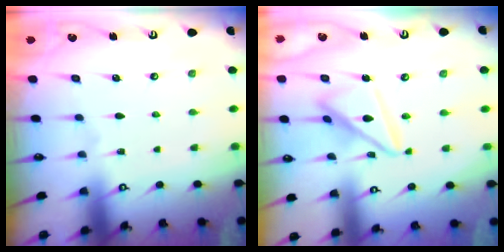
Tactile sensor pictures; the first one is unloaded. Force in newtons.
{"total": 14.6, "press": 14.6, "slide": 1.3}